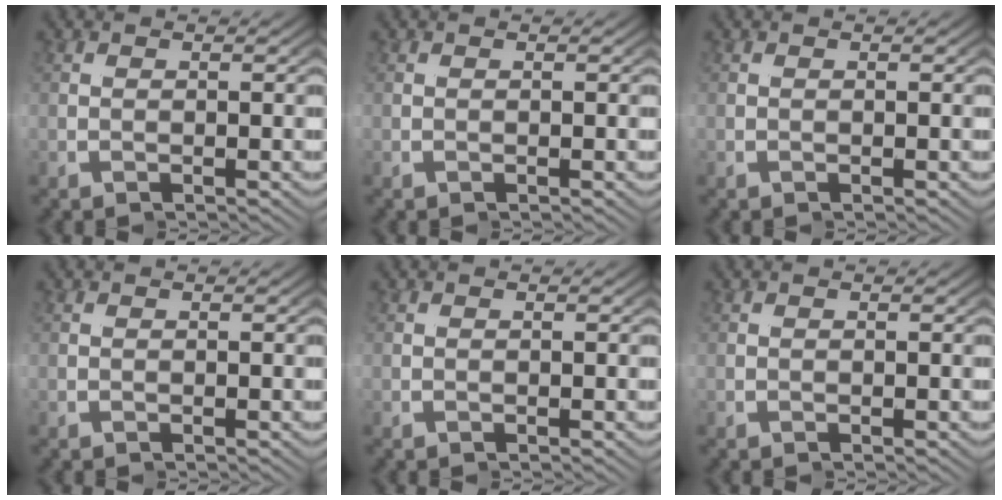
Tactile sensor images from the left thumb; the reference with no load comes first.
{"total": 0.0}
{"total": 0.0}
{"total": 0.0}
{"total": 0.0}
{"total": 0.0}